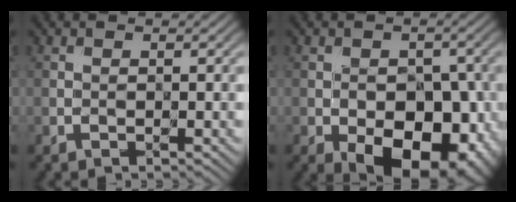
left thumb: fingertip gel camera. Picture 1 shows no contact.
{"total": 12.9, "force": [-5.6, 7.8, 8.6], "torque": [-0.090, -0.026, -0.066]}